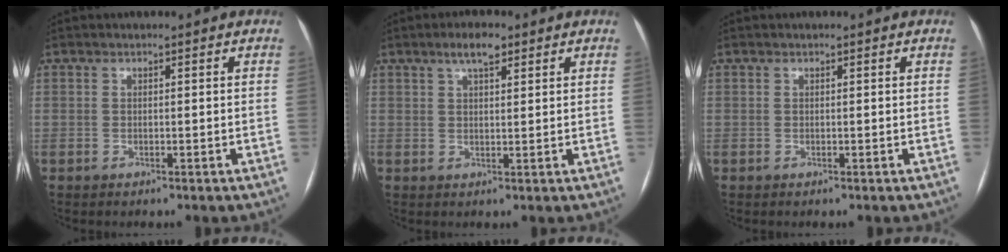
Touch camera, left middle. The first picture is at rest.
{"total": 3.8, "force": [2.5, 1.2, 2.7], "torque": [-0.050, 0.009, 0.042]}
{"total": 0.0}